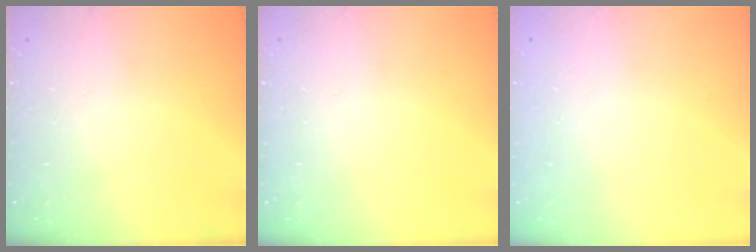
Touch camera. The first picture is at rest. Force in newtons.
{"total": 0.0}
{"total": 0.0}